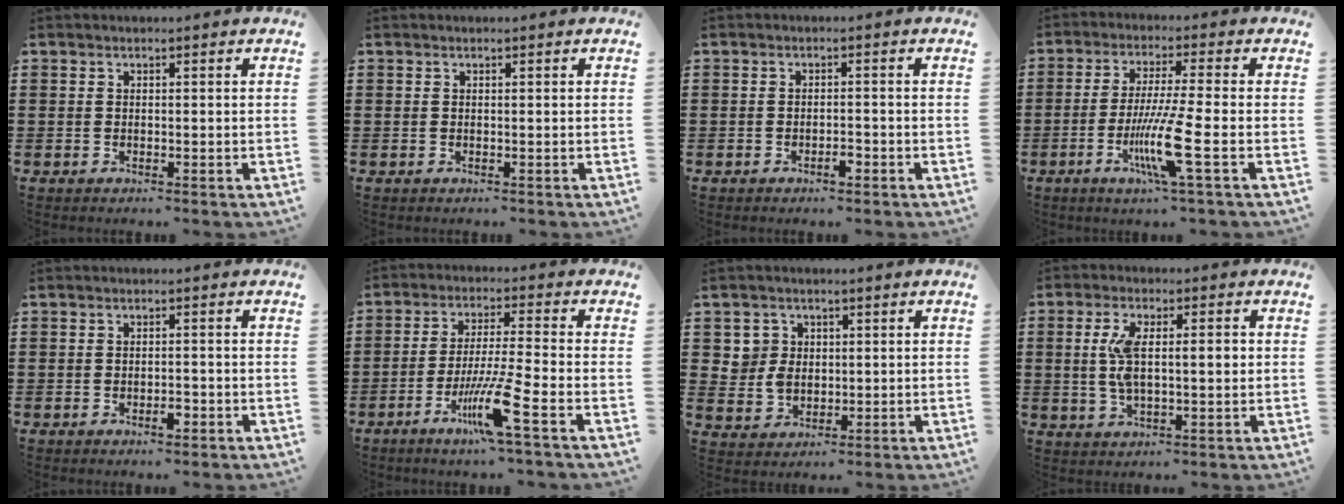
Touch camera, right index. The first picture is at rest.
{"total": 0.0}
{"total": 1.8, "force": [-1.1, 0.5, 1.4], "torque": [-0.027, -0.001, -0.020]}
{"total": 9.5, "force": [-3.1, 0.0, 9.0], "torque": [-0.183, -0.024, -0.062]}
{"total": 2.0, "force": [-1.0, 0.7, 1.6], "torque": [-0.029, 0.000, -0.018]}
{"total": 9.2, "force": [-4.6, -0.2, 7.9], "torque": [-0.156, -0.011, -0.088]}
{"total": 4.1, "force": [1.0, 3.8, 1.0], "torque": [-0.039, 0.013, 0.018]}
{"total": 6.7, "force": [0.7, 2.4, 6.2], "torque": [-0.135, 0.001, 0.005]}